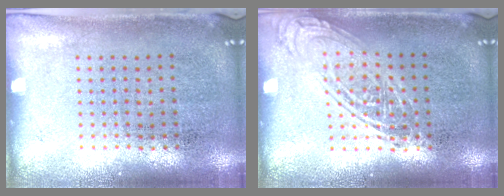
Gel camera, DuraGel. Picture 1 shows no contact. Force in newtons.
{"total": 1.6, "press": 1.6, "slide": 0.1}